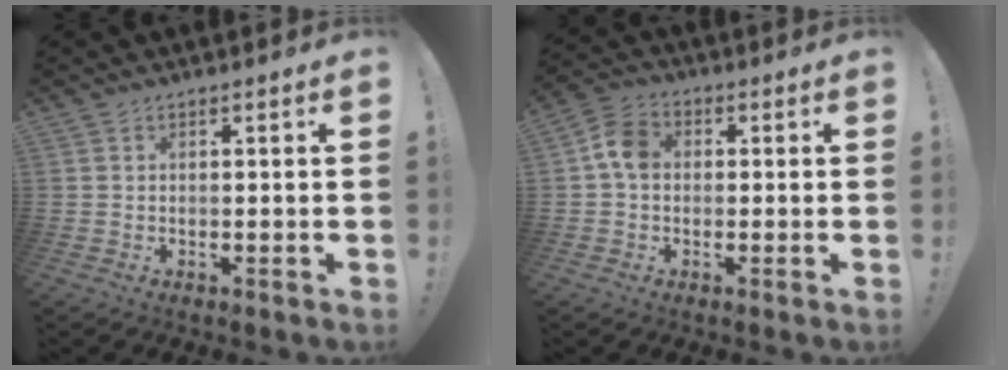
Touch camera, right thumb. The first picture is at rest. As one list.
[{"total": 7.4, "force": [0.4, 5.4, 5.0], "torque": [-0.090, 0.021, 0.013]}]